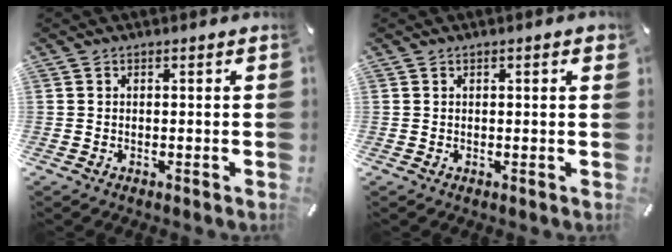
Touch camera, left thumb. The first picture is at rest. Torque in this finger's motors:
{"motor_torque": [-0.09, -0.43, 0.07, 0.18, -0.07]}